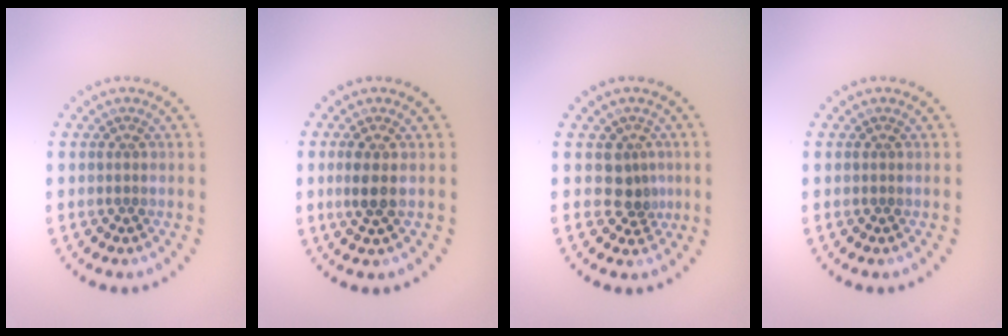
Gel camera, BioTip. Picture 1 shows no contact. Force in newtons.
{"total": 1.9, "press": 1.8, "slide": 0.6}
{"total": 2.3, "press": 1.8, "slide": 1.5}
{"total": 0.0}